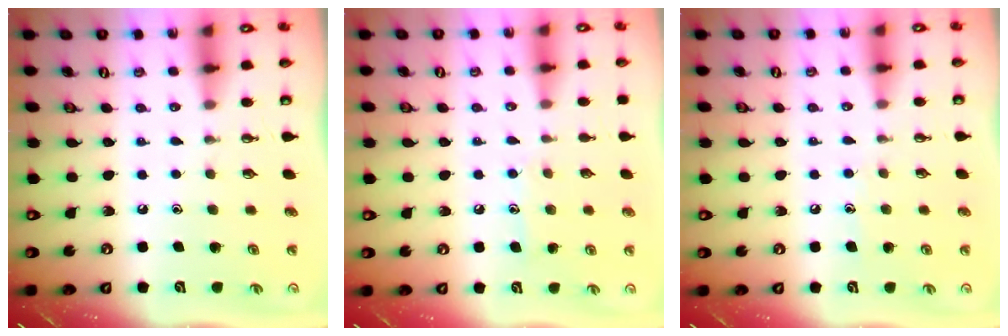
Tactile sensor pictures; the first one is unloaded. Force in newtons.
{"total": 6.6, "press": 6.6, "slide": 0.1}
{"total": 4.9, "press": 4.9, "slide": 0.6}